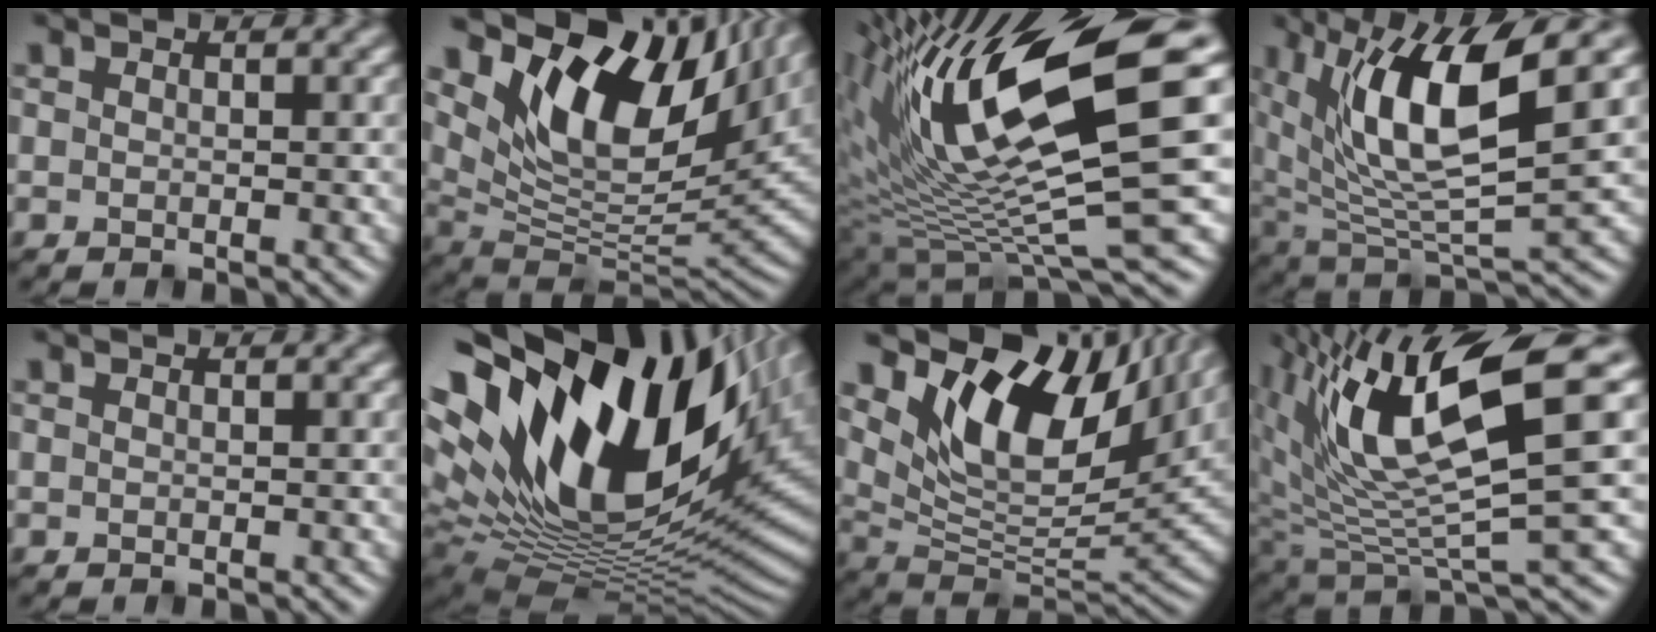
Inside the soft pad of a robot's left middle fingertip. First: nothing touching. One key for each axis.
{"total": 13.9, "fx": 7.3, "fy": 6.5, "fz": 9.8, "tx": -0.171, "ty": 0.008, "tz": 0.130}
{"total": 14.9, "fx": 4.7, "fy": 3.8, "fz": 13.6, "tx": -0.261, "ty": -0.003, "tz": 0.095}
{"total": 11.4, "fx": 4.4, "fy": 3.6, "fz": 9.9, "tx": -0.192, "ty": 0.005, "tz": 0.082}
{"total": 0.0}
{"total": 20.9, "fx": 7.9, "fy": 10.4, "fz": 16.3, "tx": -0.321, "ty": 0.019, "tz": 0.144}
{"total": 12.4, "fx": 7.0, "fy": 5.6, "fz": 8.6, "tx": -0.142, "ty": 0.007, "tz": 0.123}
{"total": 11.5, "fx": 4.1, "fy": 2.9, "fz": 10.3, "tx": -0.188, "ty": -0.002, "tz": 0.083}